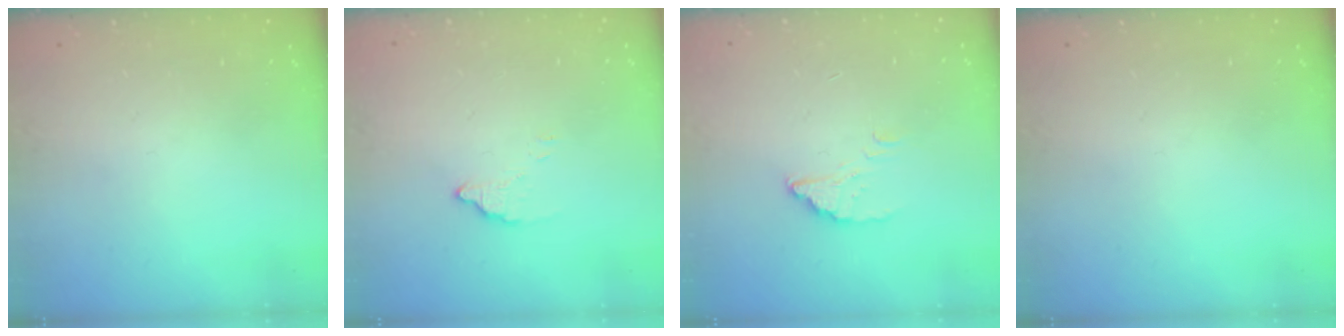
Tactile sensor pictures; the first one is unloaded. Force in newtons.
{"total": 3.0, "press": 3.0, "slide": 0.1}
{"total": 2.2, "press": 2.2, "slide": 0.2}
{"total": 0.0}